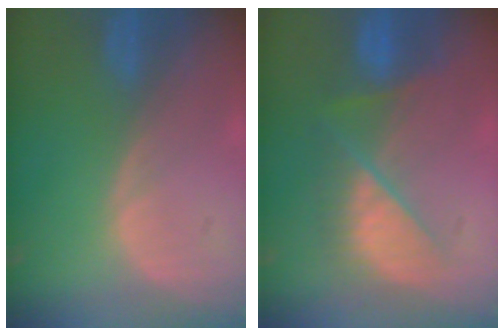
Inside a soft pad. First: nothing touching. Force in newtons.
{"total": 7.2, "press": 7.2, "slide": 0.6}